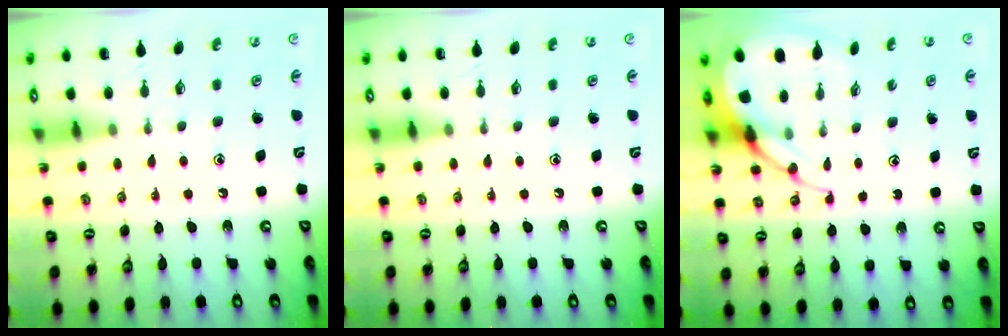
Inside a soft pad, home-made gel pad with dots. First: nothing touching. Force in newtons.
{"total": 0.0}
{"total": 8.9, "press": 8.9, "slide": 0.8}